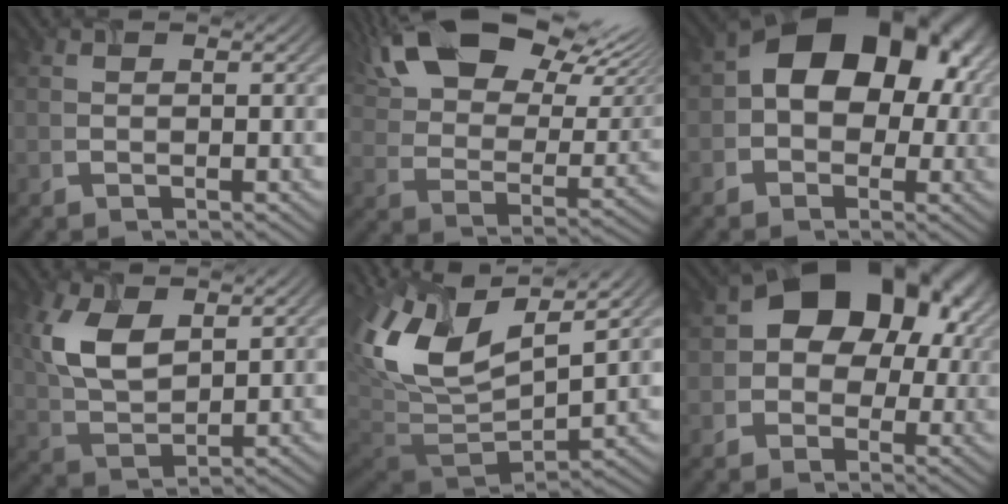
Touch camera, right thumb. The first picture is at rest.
{"total": 18.3, "force": [11.9, 8.7, 10.8], "torque": [-0.232, 0.035, 0.182]}
{"total": 13.6, "force": [1.3, 10.2, 8.9], "torque": [-0.090, 0.015, 0.004]}
{"total": 7.1, "force": [2.6, 3.8, 5.4], "torque": [-0.129, -0.002, 0.061]}
{"total": 13.0, "force": [4.3, 6.8, 10.3], "torque": [-0.226, 0.009, 0.081]}
{"total": 12.2, "force": [2.4, 9.5, 7.3], "torque": [-0.070, 0.017, 0.016]}